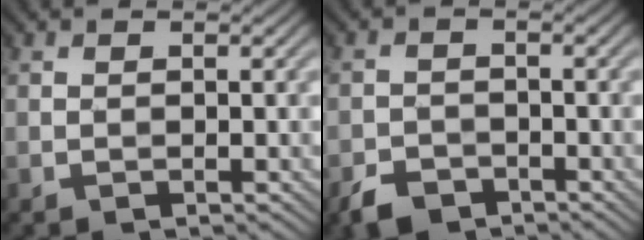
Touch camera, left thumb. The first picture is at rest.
{"total": 3.5, "force": [-2.6, 1.9, 1.3], "torque": [-0.026, -0.005, -0.057]}